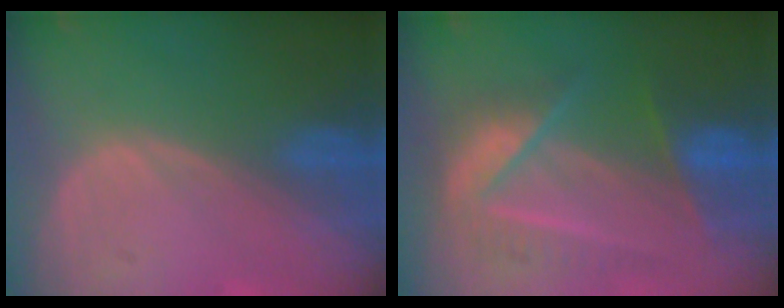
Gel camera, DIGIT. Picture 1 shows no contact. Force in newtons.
{"total": 8.2, "press": 7.8, "slide": 2.5}